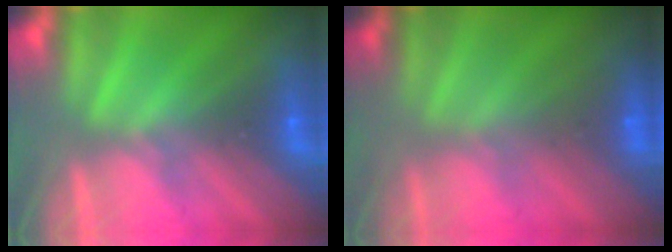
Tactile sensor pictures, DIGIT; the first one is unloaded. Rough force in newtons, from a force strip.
{"total": 2.4}